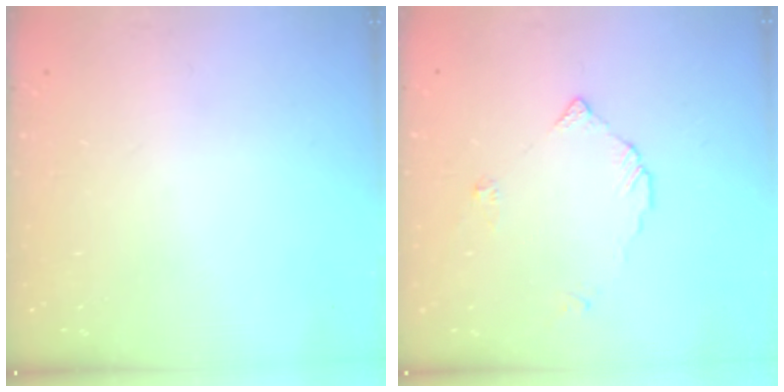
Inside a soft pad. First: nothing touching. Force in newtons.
{"total": 3.0, "press": 3.0, "slide": 0.2}